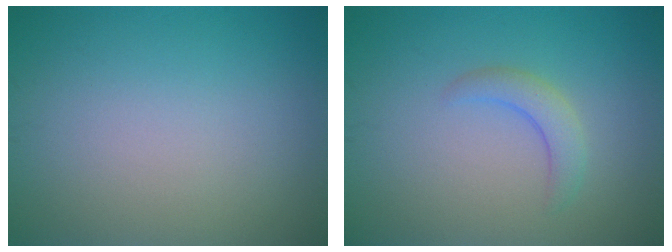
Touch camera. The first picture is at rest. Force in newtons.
{"total": 2.1, "press": 2.1, "slide": 0.3}